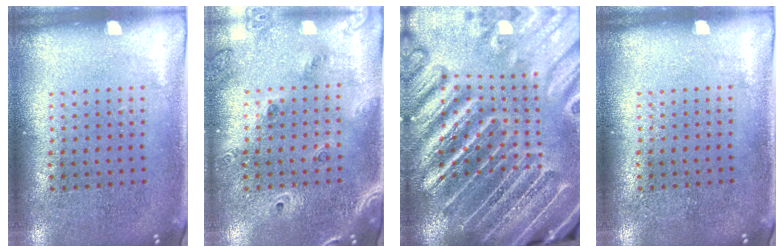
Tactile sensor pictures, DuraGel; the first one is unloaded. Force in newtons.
{"total": 1.5, "press": 1.4, "slide": 0.5}
{"total": 5.3, "press": 4.7, "slide": 2.4}
{"total": 0.0}